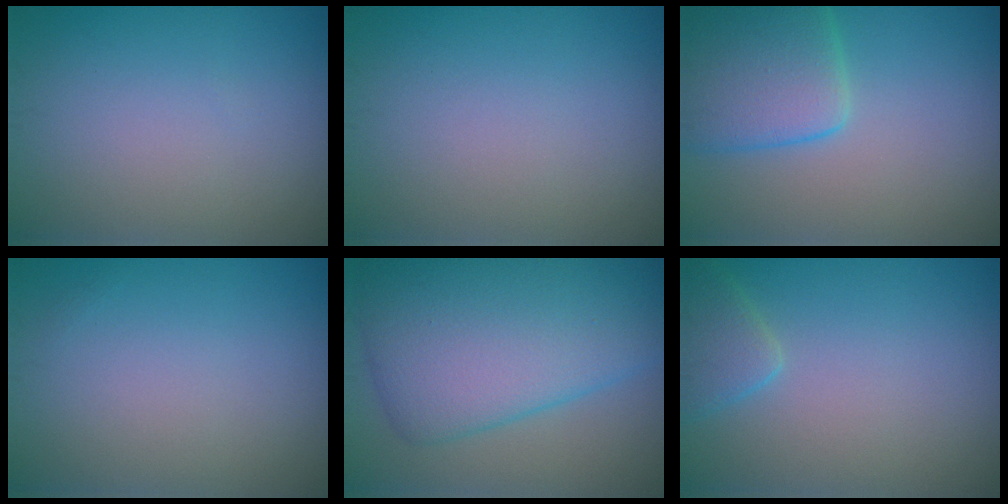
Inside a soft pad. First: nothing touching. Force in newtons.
{"total": 0.0}
{"total": 6.2, "press": 6.1, "slide": 0.4}
{"total": 0.0}
{"total": 11.0, "press": 11.0, "slide": 0.2}
{"total": 2.3, "press": 2.3, "slide": 0.2}